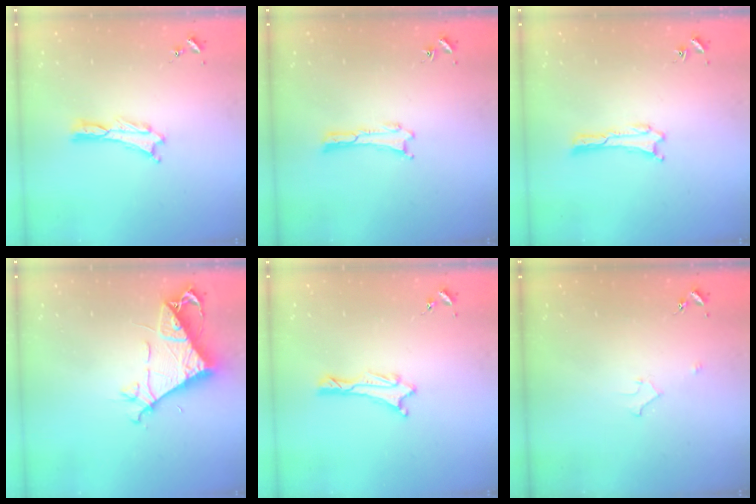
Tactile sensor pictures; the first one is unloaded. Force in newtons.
{"total": 0.0}
{"total": 0.0}
{"total": 8.1, "press": 8.1, "slide": 0.6}
{"total": 1.5, "press": 1.5, "slide": 0.2}
{"total": 2.2, "press": 2.2, "slide": 0.2}